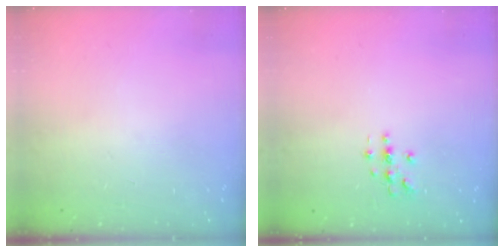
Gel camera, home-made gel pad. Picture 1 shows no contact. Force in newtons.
{"total": 2.9, "press": 2.9, "slide": 0.3}